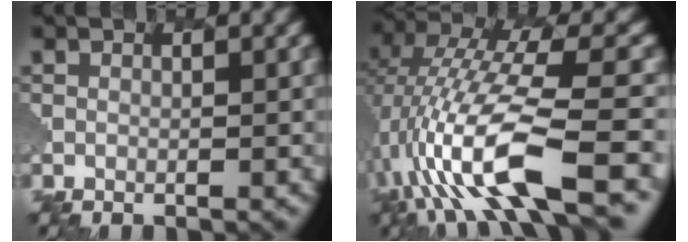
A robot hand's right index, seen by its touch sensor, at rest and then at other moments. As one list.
[{"total": 7.7, "force": [-1.8, 1.9, 7.2], "torque": [-0.174, 0.041, -0.060]}]